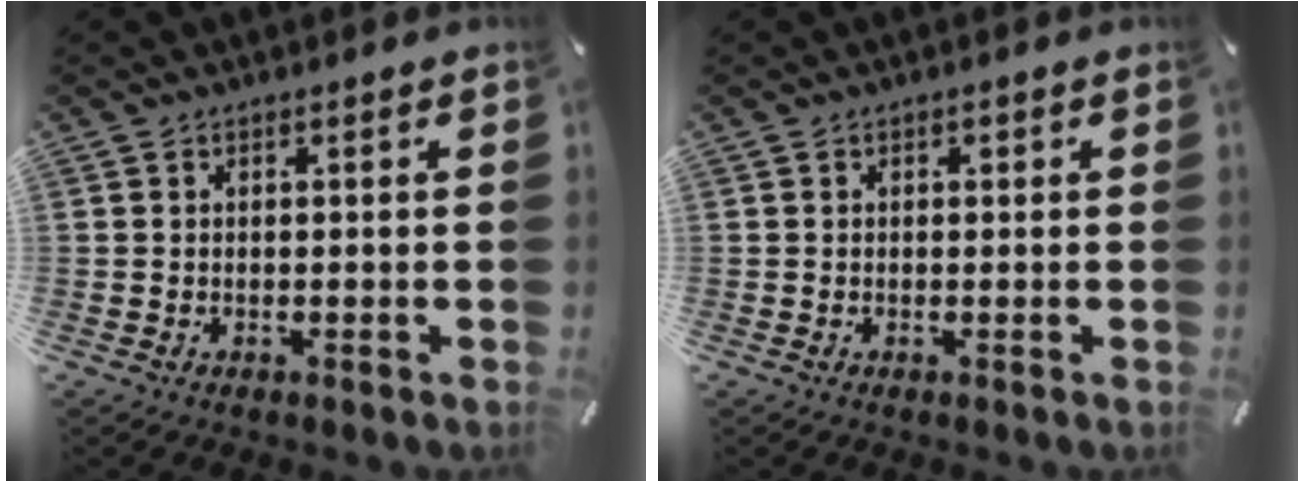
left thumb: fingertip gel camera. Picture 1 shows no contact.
{"total": 0.6, "force": [0.1, 0.5, 0.4], "torque": [-0.008, 0.002, 0.002]}